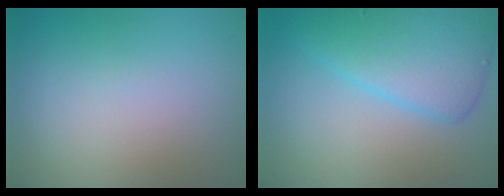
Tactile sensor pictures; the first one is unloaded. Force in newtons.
{"total": 6.1, "press": 6.1, "slide": 0.4}